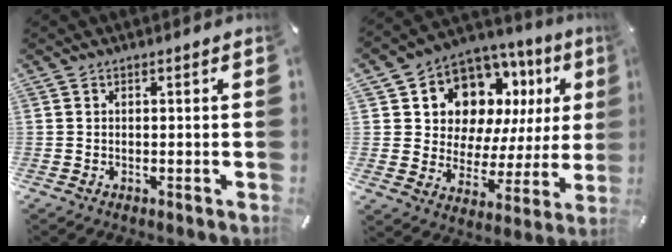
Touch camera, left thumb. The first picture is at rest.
{"total": 11.6, "force": [7.6, 8.0, 3.4], "torque": [-0.067, -0.077, 0.139]}